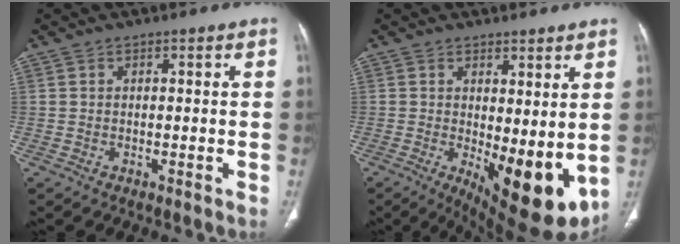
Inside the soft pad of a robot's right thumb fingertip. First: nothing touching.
{"total": 13.0, "force": [-0.9, 5.1, 11.9], "torque": [-0.158, -0.032, 0.005]}